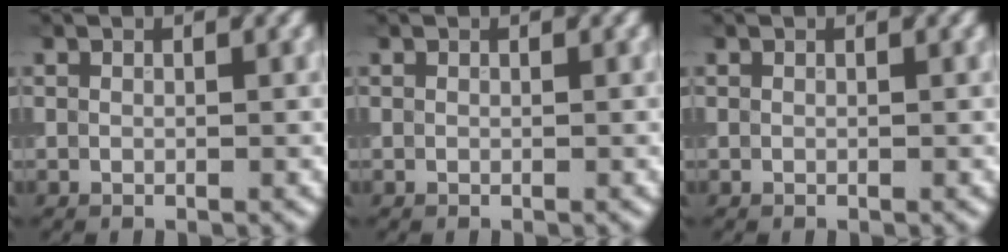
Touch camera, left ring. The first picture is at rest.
{"total": 0.0}
{"total": 0.0}